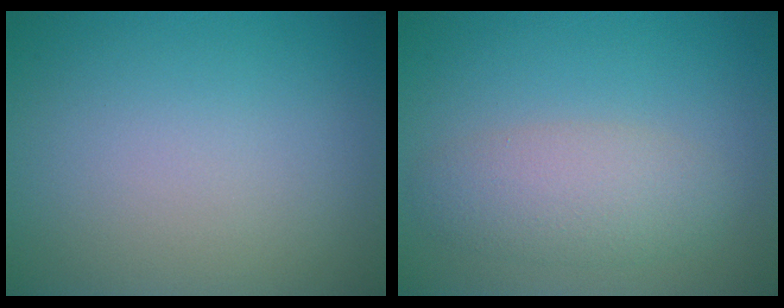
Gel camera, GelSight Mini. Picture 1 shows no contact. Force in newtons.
{"total": 3.6, "press": 3.6, "slide": 0.1}